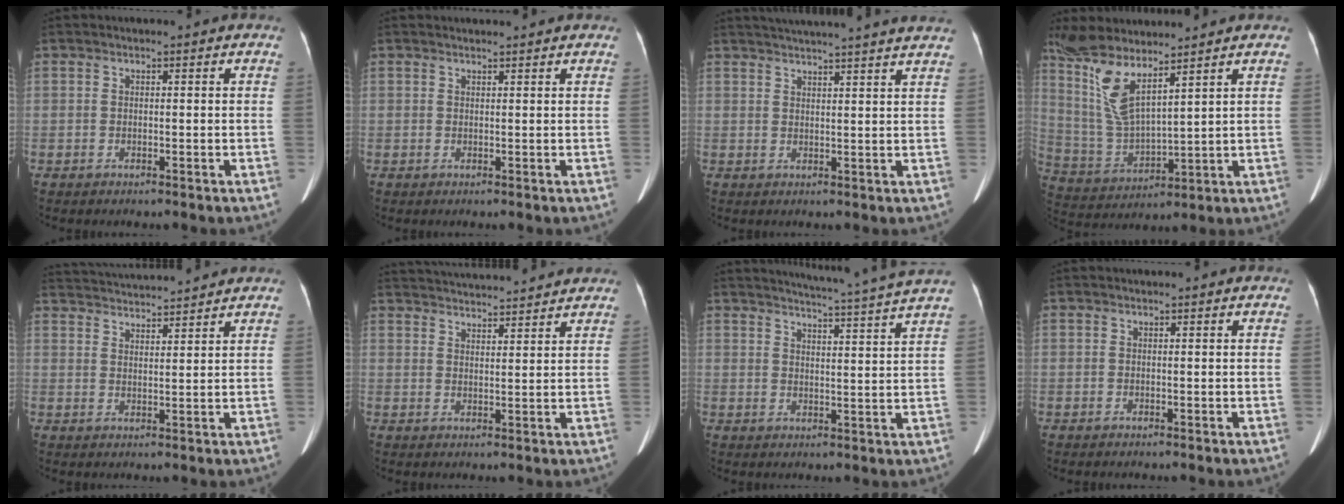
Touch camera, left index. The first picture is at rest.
{"total": 3.3, "force": [3.1, 0.2, 0.9], "torque": [-0.012, 0.008, 0.036]}
{"total": 18.4, "force": [17.0, -0.9, 6.9], "torque": [-0.107, -0.019, 0.214]}
{"total": 10.4, "force": [7.4, 1.7, 7.2], "torque": [-0.164, -0.004, 0.156]}
{"total": 11.9, "force": [11.4, -0.2, 3.4], "torque": [-0.068, 0.014, 0.176]}
{"total": 15.1, "force": [14.4, 1.1, 4.5], "torque": [-0.079, 0.024, 0.208]}
{"total": 12.4, "force": [11.3, -2.8, 4.3], "torque": [-0.069, -0.051, 0.138]}
{"total": 0.0}